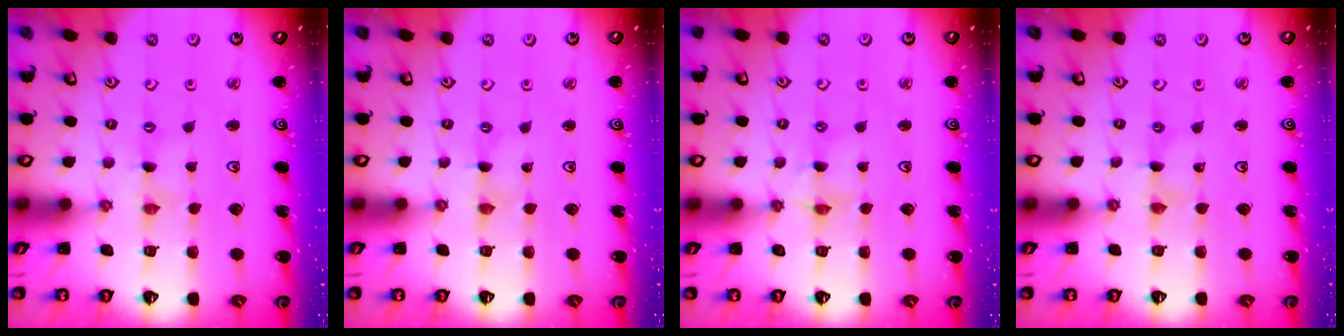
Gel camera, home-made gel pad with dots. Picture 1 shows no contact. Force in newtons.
{"total": 0.0}
{"total": 2.4, "press": 2.4, "slide": 0.3}
{"total": 0.0}